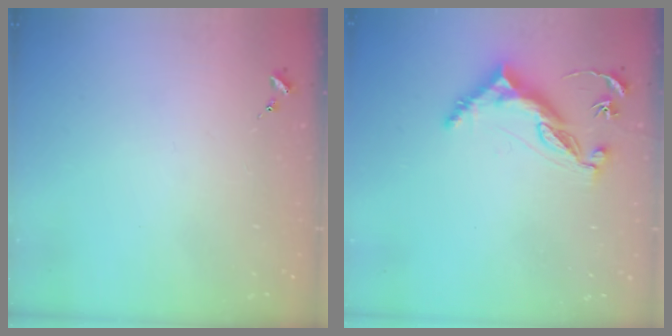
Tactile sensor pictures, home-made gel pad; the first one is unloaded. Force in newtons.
{"total": 9.5, "press": 9.5, "slide": 0.9}